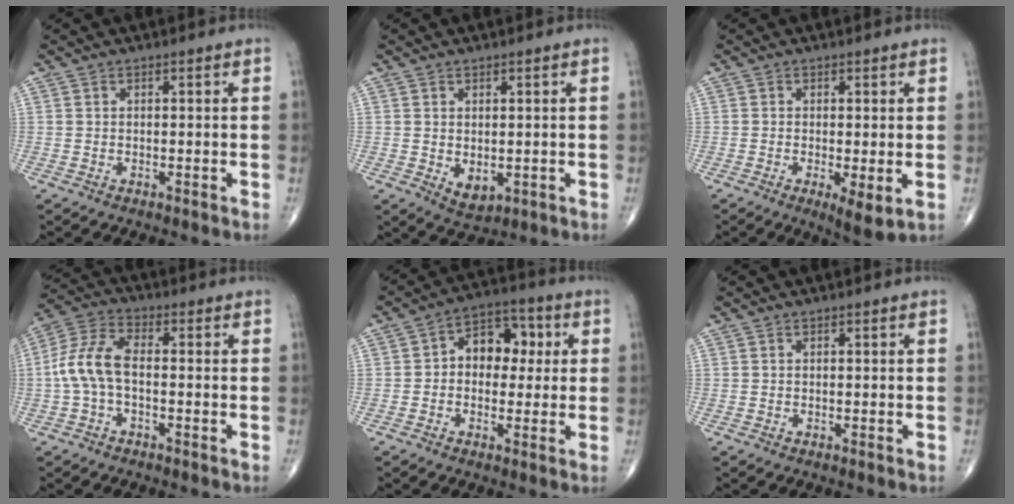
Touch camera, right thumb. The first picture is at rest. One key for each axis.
{"total": 3.6, "fx": -0.3, "fy": 2.3, "fz": 2.8, "tx": -0.037, "ty": -0.007, "tz": 0.009}
{"total": 4.8, "fx": -1.1, "fy": 1.4, "fz": 4.5, "tx": -0.078, "ty": -0.018, "tz": -0.019}
{"total": 8.6, "fx": -1.1, "fy": 4.6, "fz": 7.3, "tx": -0.158, "ty": 0.029, "tz": -0.030}
{"total": 10.0, "fx": 1.2, "fy": 7.1, "fz": 6.9, "tx": -0.063, "ty": 0.027, "tz": 0.010}
{"total": 0.0}